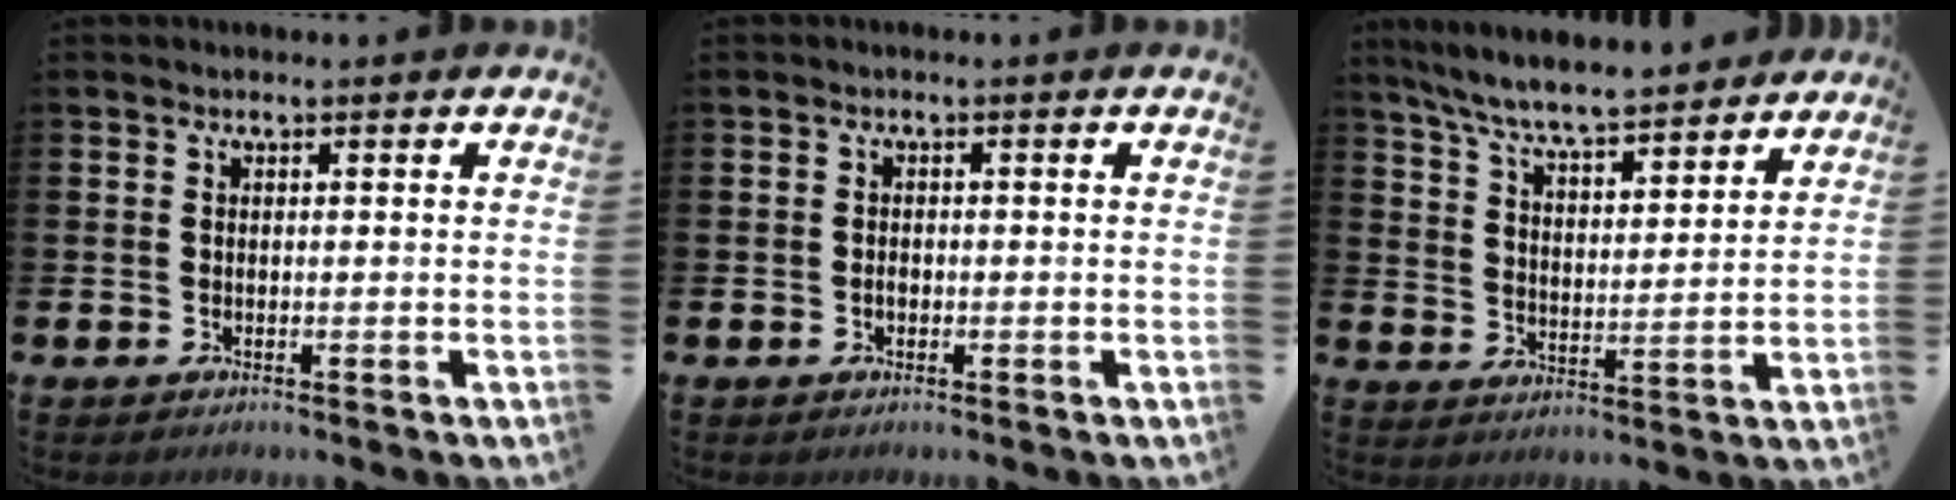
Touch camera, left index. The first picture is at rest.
{"total": 1.1, "force": [-0.3, 0.7, 0.7], "torque": [-0.012, 0.003, -0.008]}
{"total": 7.8, "force": [7.5, 0.5, 2.3], "torque": [-0.077, -0.047, 0.133]}